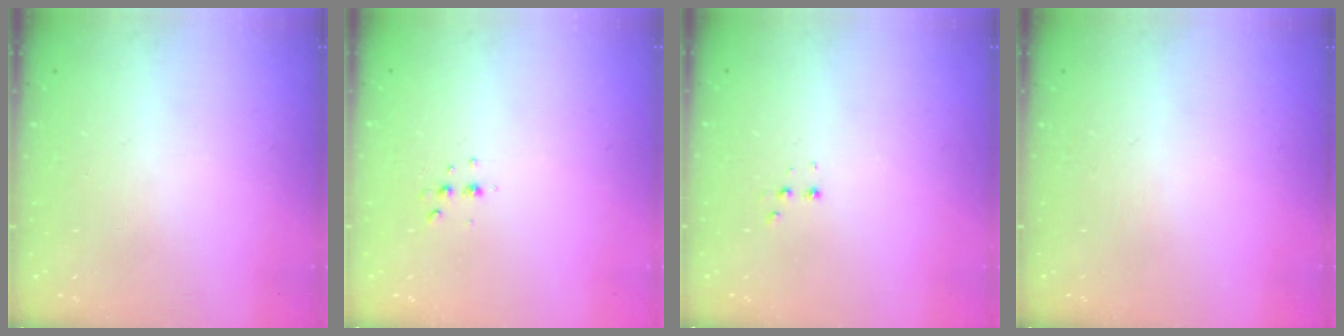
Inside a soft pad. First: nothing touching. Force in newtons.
{"total": 3.1, "press": 3.0, "slide": 0.6}
{"total": 2.4, "press": 2.2, "slide": 0.9}
{"total": 0.0}